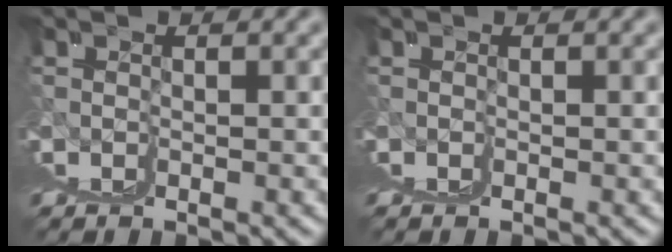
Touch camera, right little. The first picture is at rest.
{"total": 0.0}